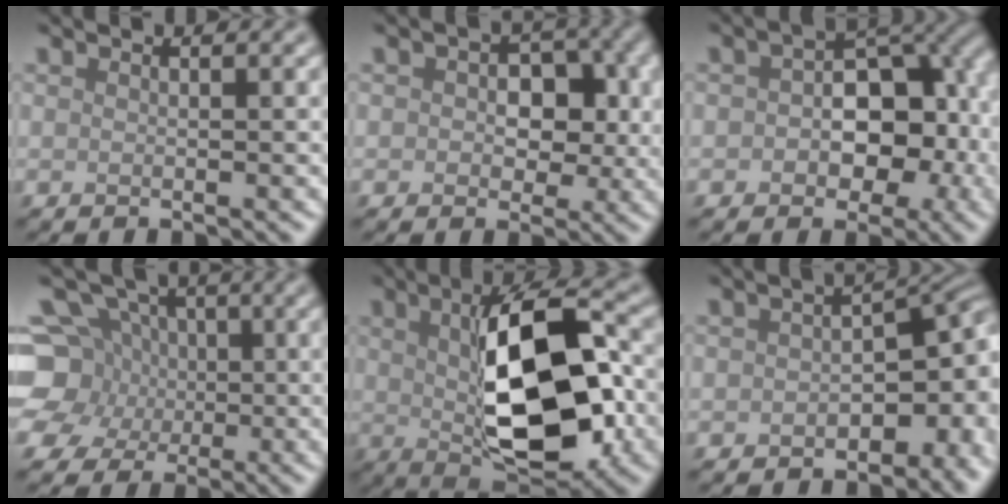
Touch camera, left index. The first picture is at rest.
{"total": 5.1, "force": [0.5, 3.5, 3.6], "torque": [-0.040, -0.002, 0.001]}
{"total": 8.2, "force": [-0.4, 5.4, 6.1], "torque": [-0.069, -0.001, -0.010]}
{"total": 11.0, "force": [0.1, 10.1, 4.3], "torque": [-0.120, 0.029, -0.034]}
{"total": 11.6, "force": [0.4, 5.2, 10.4], "torque": [-0.171, 0.006, 0.009]}
{"total": 8.8, "force": [-2.3, 5.4, 6.5], "torque": [-0.058, -0.011, -0.033]}